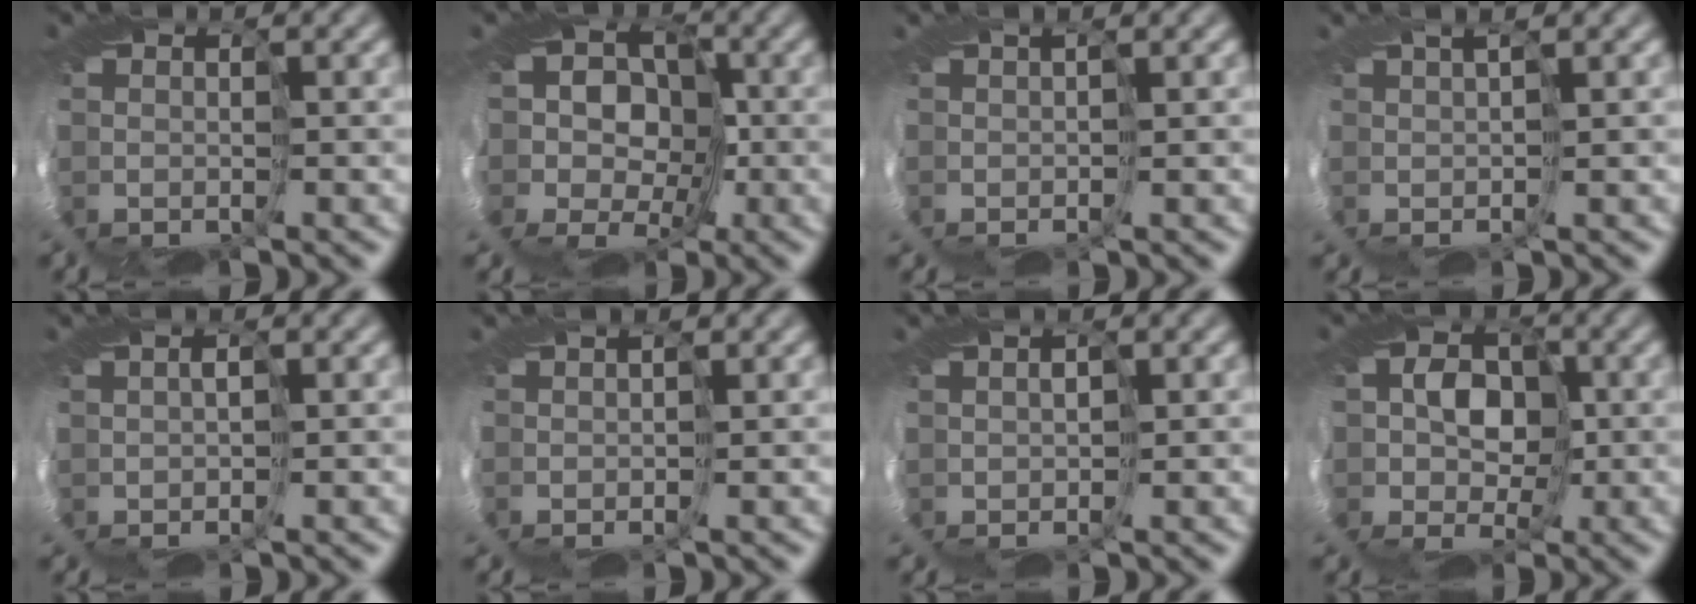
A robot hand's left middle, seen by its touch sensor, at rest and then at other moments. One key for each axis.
{"total": 7.8, "fx": 0.5, "fy": 6.7, "fz": 3.8, "tx": -0.065, "ty": 0.048, "tz": -0.060}
{"total": 2.0, "fx": 0.4, "fy": -1.8, "fz": -0.8, "tx": 0.031, "ty": 0.007, "tz": -0.003}
{"total": 2.6, "fx": 0.7, "fy": -2.4, "fz": -0.8, "tx": 0.033, "ty": 0.022, "tz": -0.005}
{"total": 1.2, "fx": 0.2, "fy": -1.0, "fz": -0.6, "tx": 0.023, "ty": 0.010, "tz": -0.001}
{"total": 0.7, "fx": 0.6, "fy": -0.3, "fz": -0.3, "tx": 0.016, "ty": 0.005, "tz": -0.005}
{"total": 0.9, "fx": 0.6, "fy": -0.5, "fz": -0.6, "tx": 0.022, "ty": 0.018, "tz": 0.000}
{"total": 4.0, "fx": 0.3, "fy": 3.3, "fz": 2.1, "tx": -0.007, "ty": 0.011, "tz": -0.034}